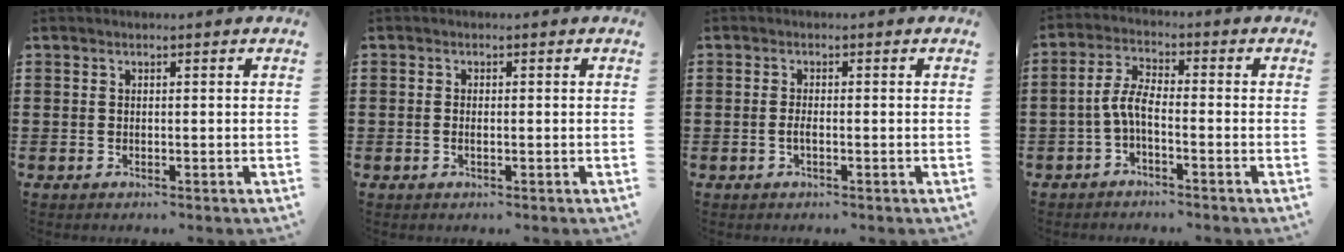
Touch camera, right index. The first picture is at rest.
{"total": 0.7, "force": [-0.2, 0.2, 0.7], "torque": [-0.014, -0.003, -0.002]}
{"total": 1.5, "force": [-0.5, 0.3, 1.4], "torque": [-0.026, -0.001, -0.008]}
{"total": 4.6, "force": [-1.7, 1.5, 4.0], "torque": [-0.095, 0.001, -0.039]}